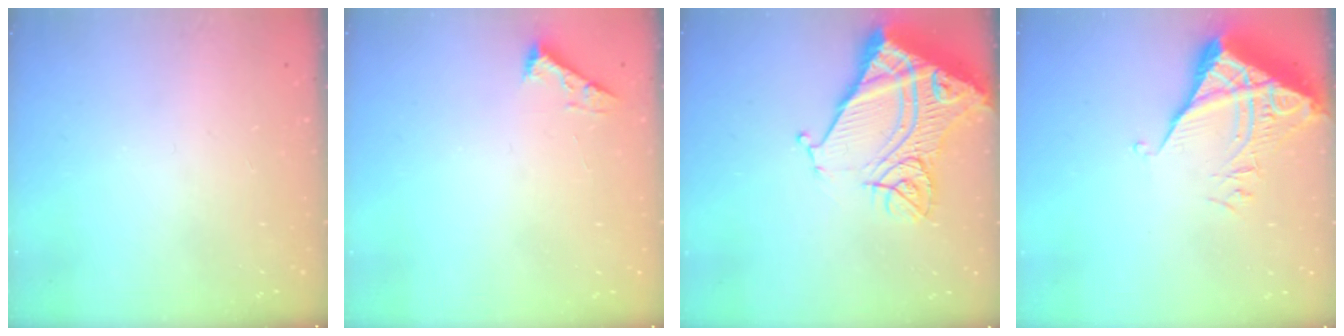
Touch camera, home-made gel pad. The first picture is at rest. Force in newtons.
{"total": 2.5, "press": 2.5, "slide": 0.3}
{"total": 20.1, "press": 19.9, "slide": 2.6}
{"total": 6.1, "press": 6.0, "slide": 0.7}